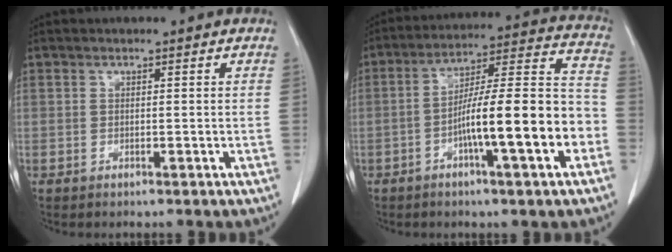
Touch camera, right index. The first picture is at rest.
{"total": 16.4, "force": [-5.2, 1.4, 15.5], "torque": [-0.240, 0.017, -0.083]}